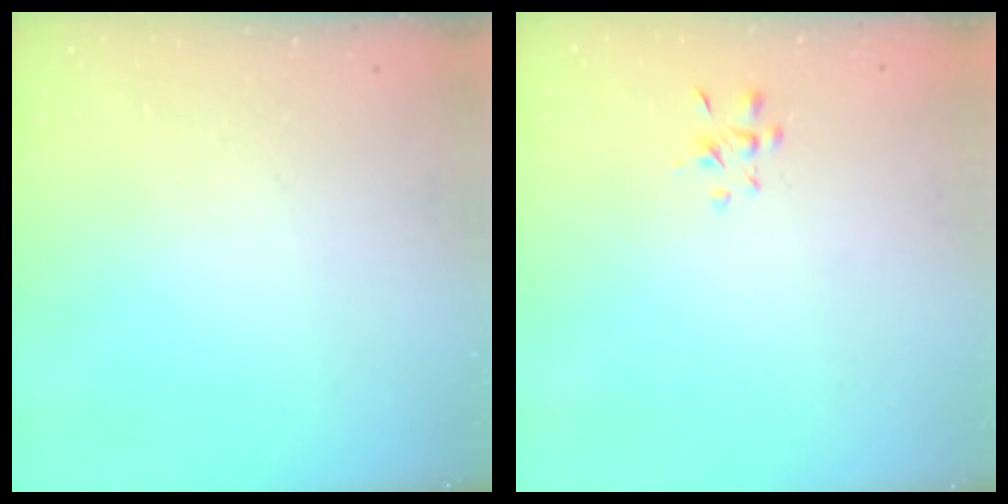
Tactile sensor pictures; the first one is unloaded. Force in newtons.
{"total": 2.7, "press": 2.5, "slide": 1.0}